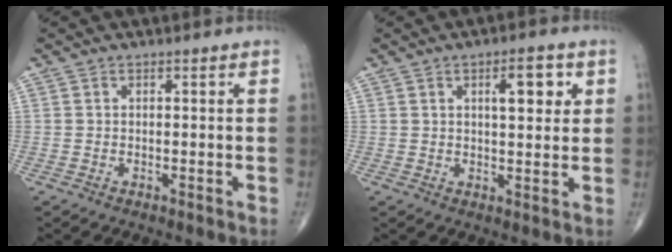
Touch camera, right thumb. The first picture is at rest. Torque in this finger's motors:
{"motor_torque": [0.18, 0.38, 0.62, 0.30, 0.00]}